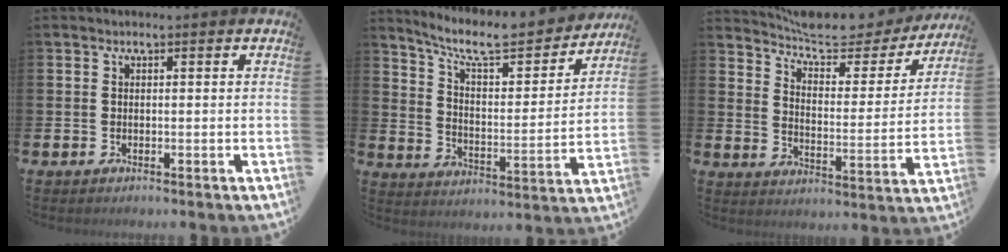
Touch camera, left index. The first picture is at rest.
{"total": 9.0, "force": [8.0, 2.0, 3.7], "torque": [-0.095, -0.059, 0.134]}
{"total": 8.2, "force": [7.5, 2.1, 2.6], "torque": [-0.074, -0.054, 0.126]}